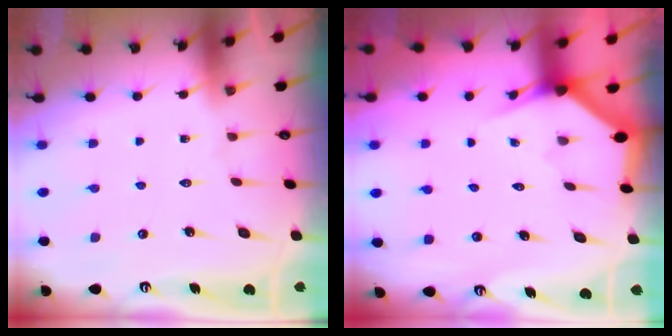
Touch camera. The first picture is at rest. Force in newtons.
{"total": 2.6, "press": 2.6, "slide": 0.2}